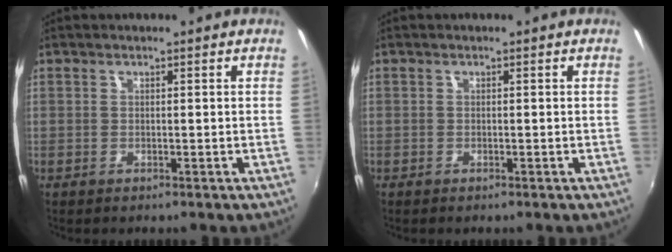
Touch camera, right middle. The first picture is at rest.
{"total": 0.0}